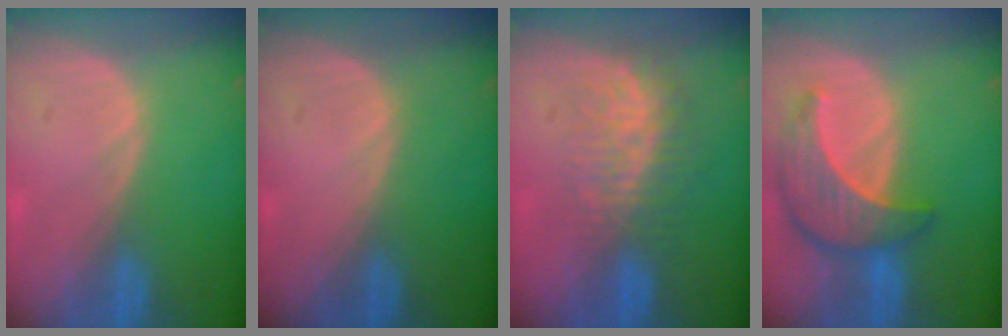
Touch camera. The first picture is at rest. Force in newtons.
{"total": 0.0}
{"total": 8.2, "press": 7.2, "slide": 3.9}
{"total": 8.6, "press": 7.8, "slide": 3.8}